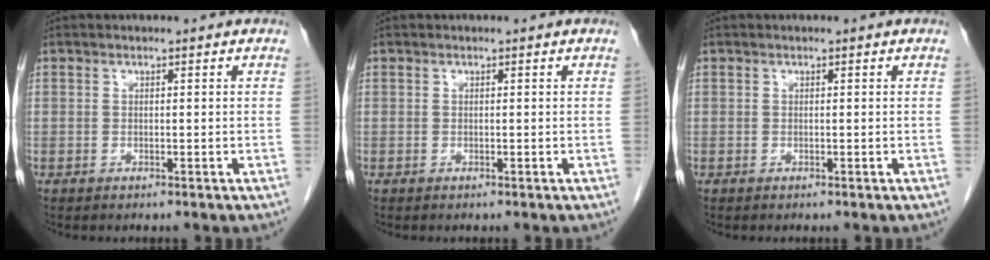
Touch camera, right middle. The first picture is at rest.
{"total": 0.0}
{"total": 0.0}